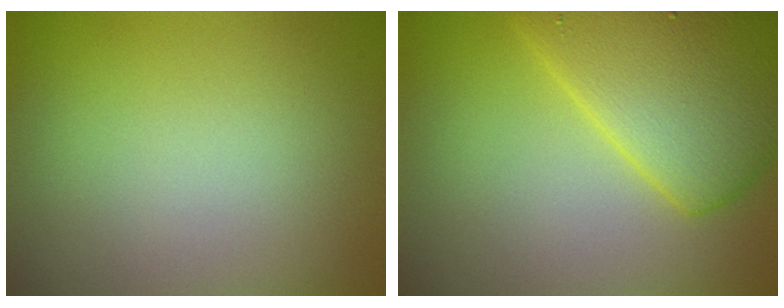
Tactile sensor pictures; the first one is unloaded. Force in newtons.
{"total": 6.4, "press": 6.4, "slide": 0.2}